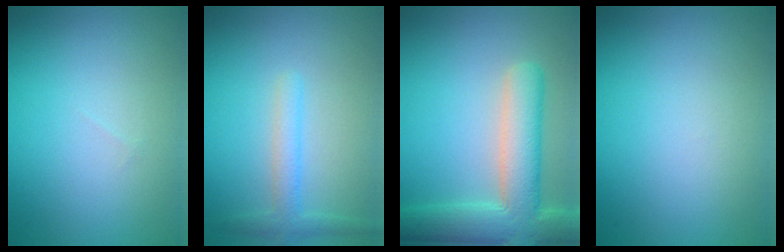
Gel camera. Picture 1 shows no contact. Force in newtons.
{"total": 2.1, "press": 2.1, "slide": 0.1}
{"total": 7.9, "press": 7.8, "slide": 0.8}
{"total": 0.0}